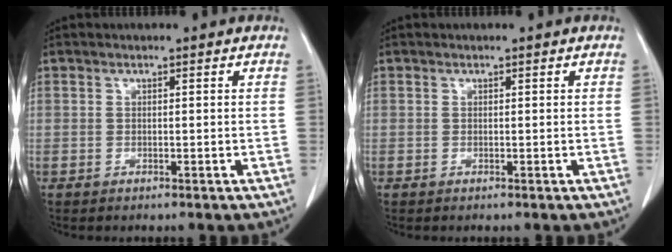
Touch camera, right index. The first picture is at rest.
{"total": 0.0}